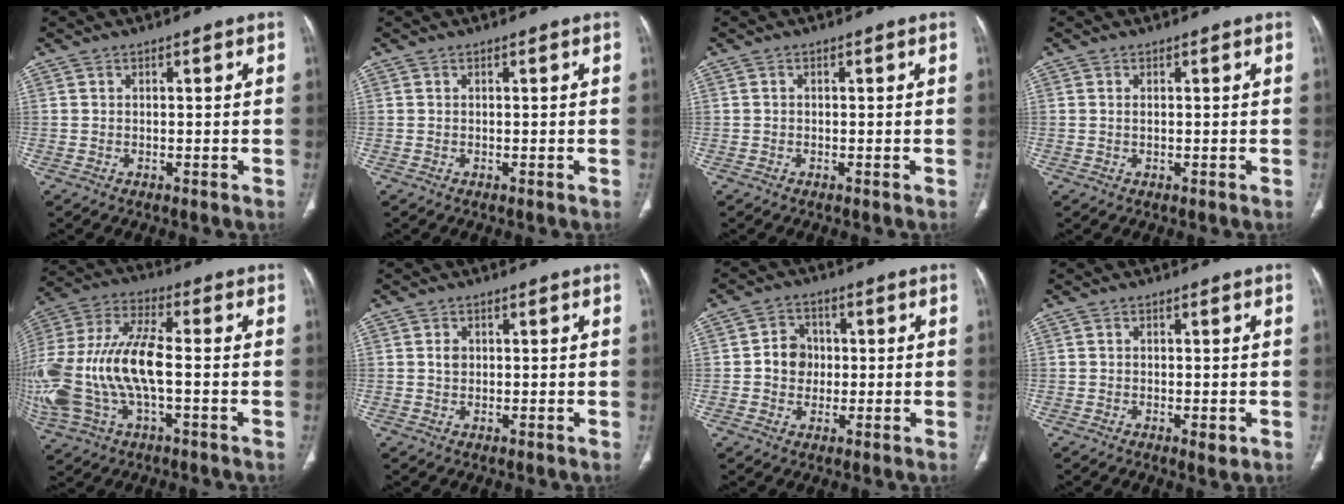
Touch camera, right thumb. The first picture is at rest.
{"total": 0.0}
{"total": 0.0}
{"total": 0.7, "force": [0.1, 0.3, 0.6], "torque": [-0.014, 0.000, 0.002]}
{"total": 22.9, "force": [-2.9, 10.8, 20.0], "torque": [-0.475, 0.017, -0.046]}
{"total": 1.5, "force": [0.2, 1.2, 0.9], "torque": [-0.011, 0.002, 0.005]}
{"total": 4.1, "force": [0.1, 3.6, 1.9], "torque": [-0.012, 0.006, -0.002]}
{"total": 2.0, "force": [-0.7, 0.8, 1.6], "torque": [-0.021, -0.002, -0.008]}